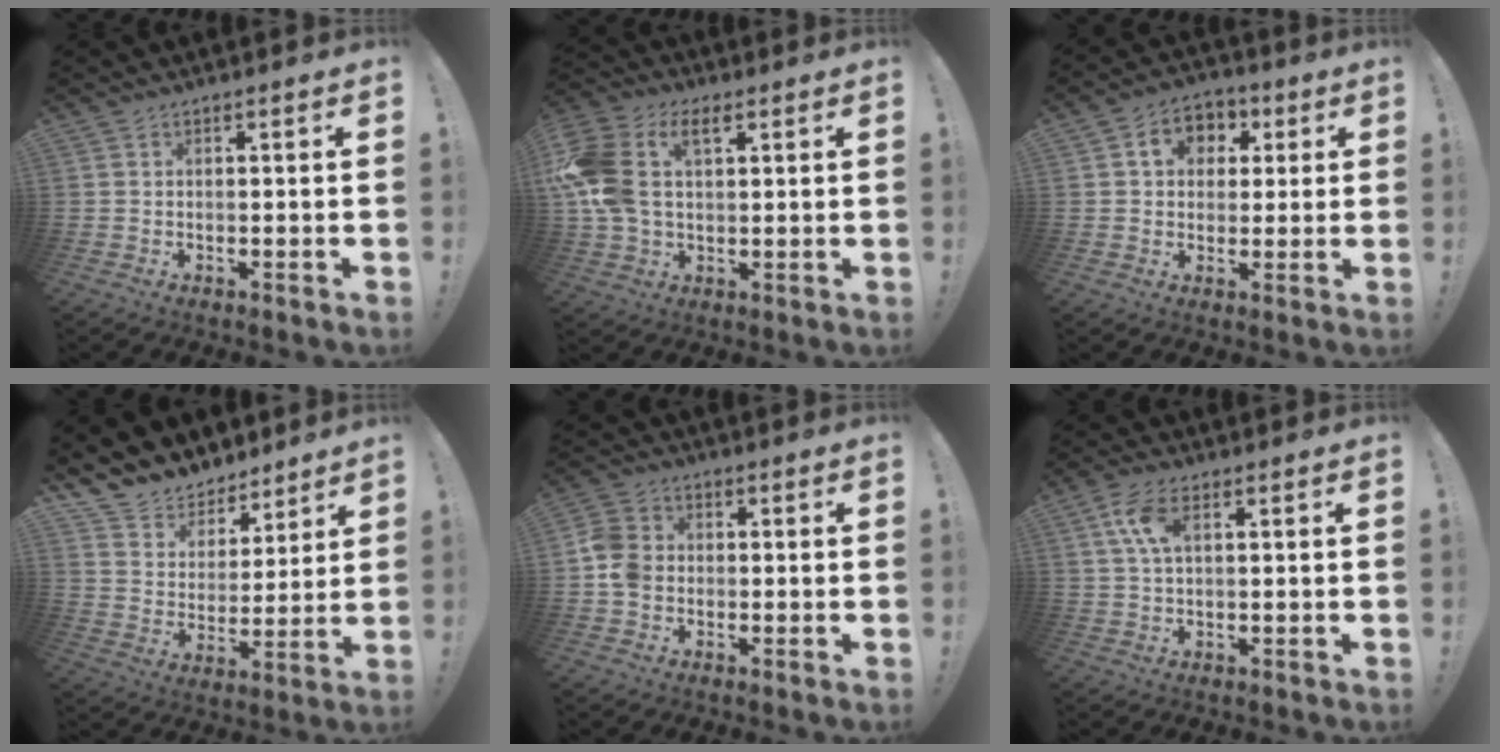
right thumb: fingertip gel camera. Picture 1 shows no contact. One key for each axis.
{"total": 14.9, "fx": 4.0, "fy": 9.8, "fz": 10.4, "tx": -0.222, "ty": -0.008, "tz": 0.073}
{"total": 8.4, "fx": 2.3, "fy": 7.0, "fz": 4.1, "tx": -0.058, "ty": 0.002, "tz": 0.044}
{"total": 9.5, "fx": 7.8, "fy": 5.4, "fz": 0.4, "tx": -0.016, "ty": -0.072, "tz": 0.150}
{"total": 9.0, "fx": -1.9, "fy": 7.0, "fz": 5.4, "tx": -0.116, "ty": 0.017, "tz": -0.033}
{"total": 7.0, "fx": 2.2, "fy": 3.6, "fz": 5.6, "tx": -0.107, "ty": 0.003, "tz": 0.039}